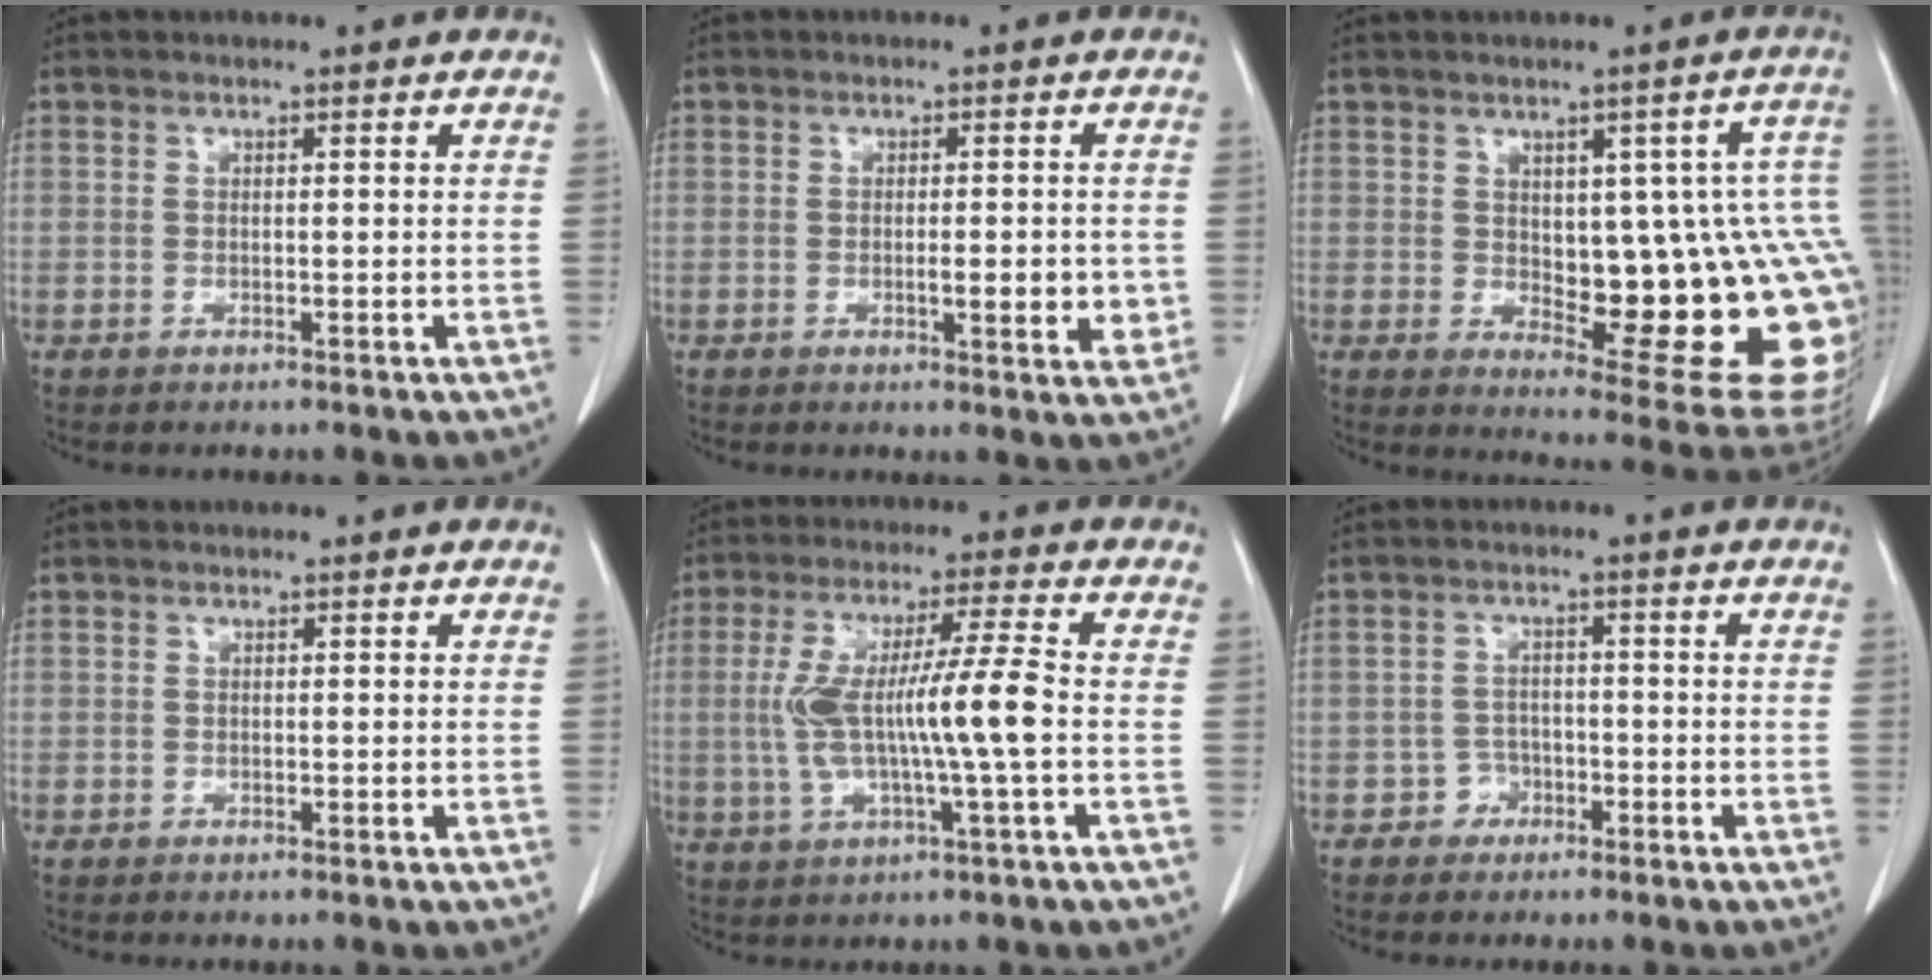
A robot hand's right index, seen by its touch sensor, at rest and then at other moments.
{"total": 4.7, "force": [-0.7, 1.2, 4.5], "torque": [-0.062, -0.006, -0.009]}
{"total": 19.9, "force": [-1.3, 6.8, 18.6], "torque": [-0.151, 0.018, 0.009]}
{"total": 0.0}
{"total": 11.3, "force": [-0.7, -0.1, 11.2], "torque": [-0.229, 0.011, -0.015]}
{"total": 2.5, "force": [-1.5, 2.0, 0.1], "torque": [0.005, 0.012, -0.029]}